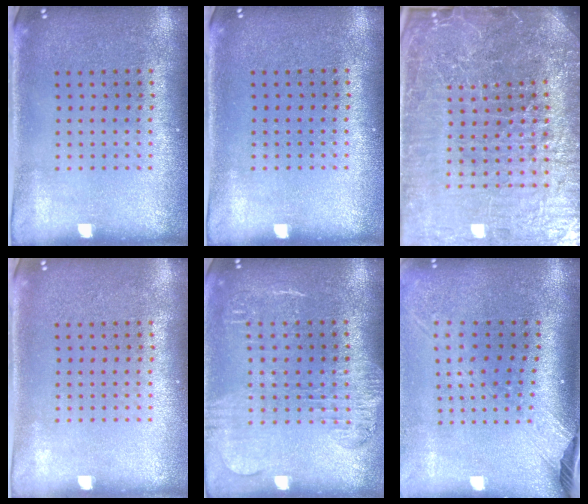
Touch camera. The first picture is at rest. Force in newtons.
{"total": 0.0}
{"total": 6.6, "press": 5.9, "slide": 2.8}
{"total": 0.0}
{"total": 1.7, "press": 1.5, "slide": 0.8}
{"total": 2.6, "press": 2.0, "slide": 1.7}